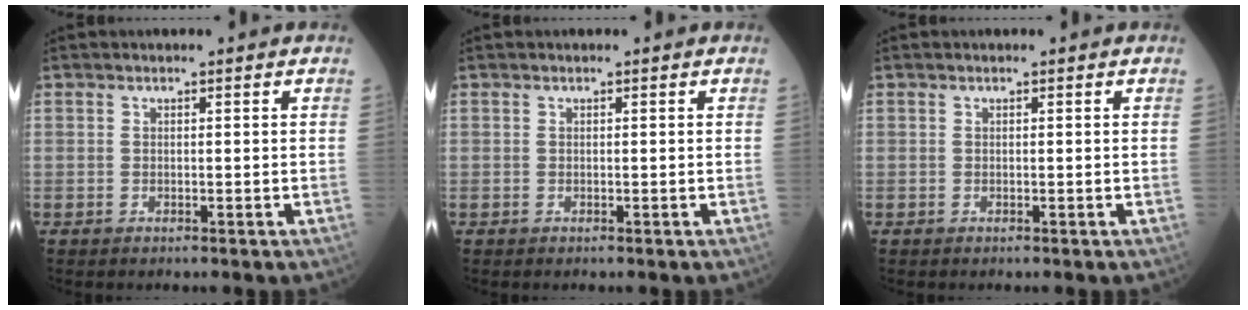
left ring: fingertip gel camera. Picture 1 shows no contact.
{"total": 0.0}
{"total": 0.0}